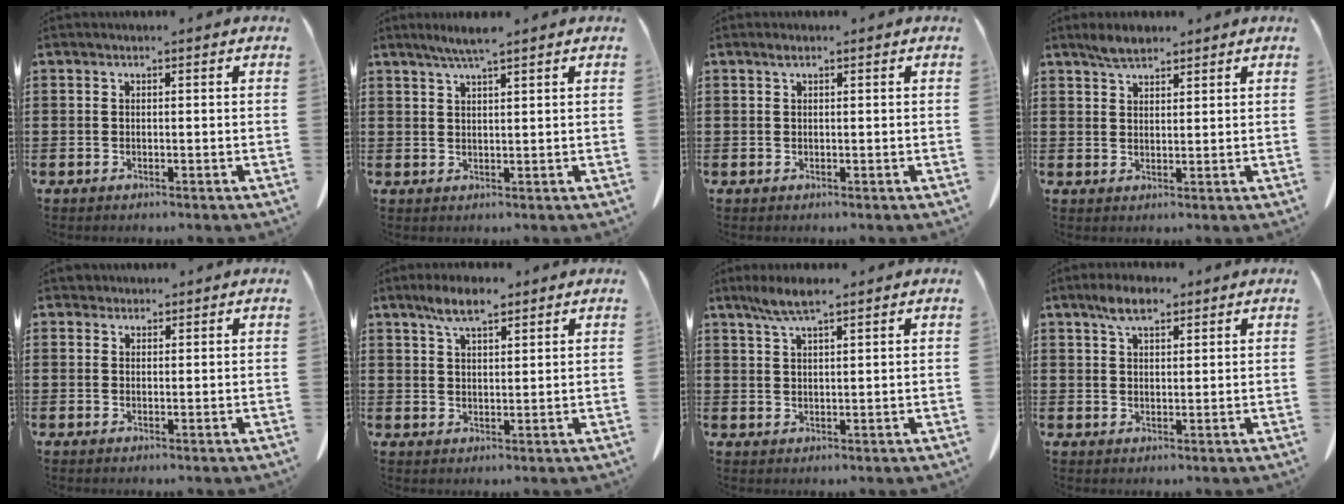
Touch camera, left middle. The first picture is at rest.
{"total": 3.3, "force": [2.5, -0.1, 2.1], "torque": [-0.046, 0.001, 0.045]}
{"total": 0.6, "force": [0.4, 0.3, 0.5], "torque": [-0.010, 0.003, 0.006]}
{"total": 3.1, "force": [2.5, 0.9, 1.5], "torque": [-0.033, 0.005, 0.047]}
{"total": 1.3, "force": [1.1, 0.5, 0.0], "torque": [-0.005, 0.003, 0.023]}
{"total": 5.3, "force": [3.7, 1.5, 3.5], "torque": [-0.076, 0.004, 0.066]}
{"total": 4.2, "force": [3.0, 0.4, 2.9], "torque": [-0.064, 0.002, 0.053]}
{"total": 4.7, "force": [3.2, 1.7, 3.0], "torque": [-0.064, 0.007, 0.058]}